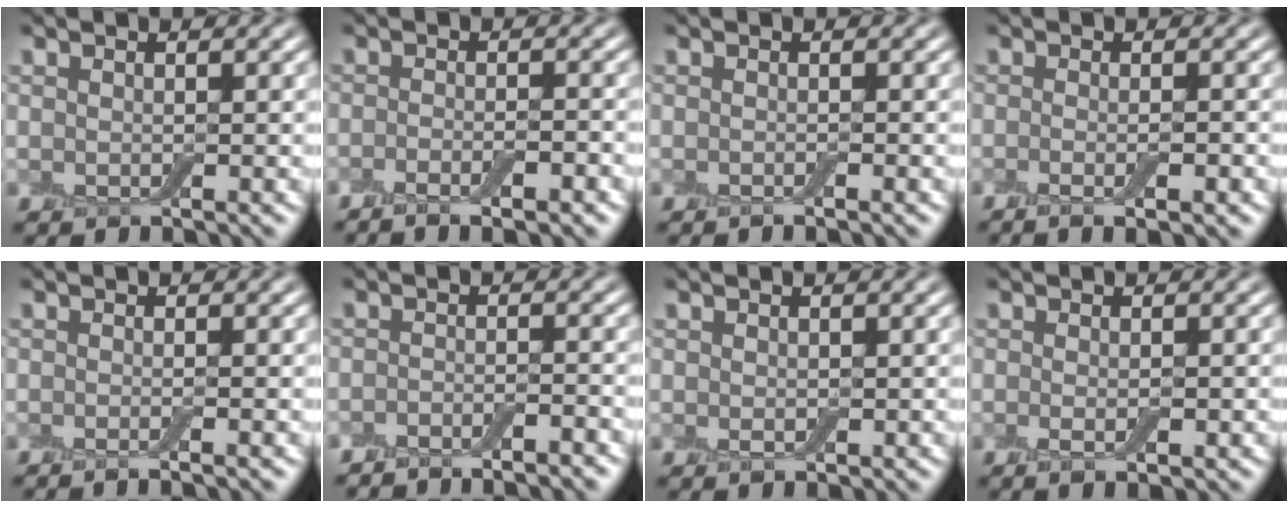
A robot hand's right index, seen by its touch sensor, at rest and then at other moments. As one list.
[{"total": 3.9, "force": [-2.3, 0.9, 3.0], "torque": [-0.048, 0.005, -0.037]}, {"total": 0.7, "force": [-0.5, 0.0, 0.6], "torque": [-0.008, -0.003, -0.008]}, {"total": 3.7, "force": [-1.1, 1.3, 3.3], "torque": [-0.031, -0.001, -0.018]}, {"total": 1.5, "force": [-0.5, 0.5, 1.3], "torque": [-0.007, -0.005, -0.014]}, {"total": 2.7, "force": [-2.4, 0.3, 1.2], "torque": [-0.020, 0.001, -0.041]}, {"total": 0.7, "force": [0.0, 0.5, 0.5], "torque": [-0.008, -0.002, 0.002]}, {"total": 1.6, "force": [-0.3, 0.5, 1.5], "torque": [-0.028, -0.008, -0.004]}]